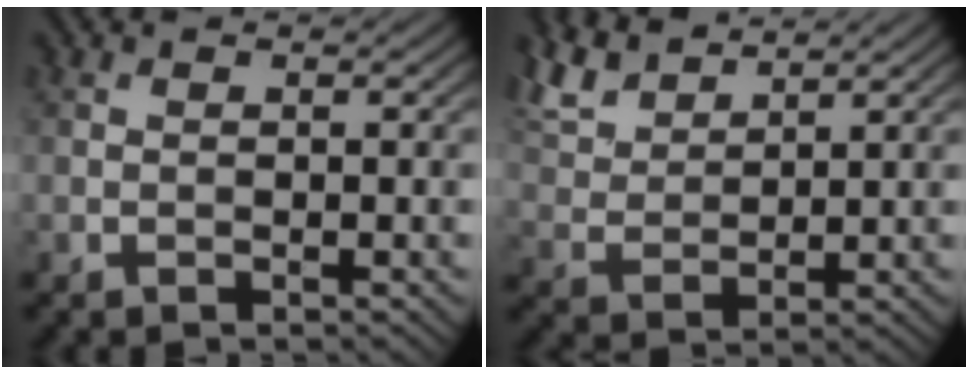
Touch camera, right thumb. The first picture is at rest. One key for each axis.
{"total": 6.9, "fx": 5.7, "fy": 2.3, "fz": 3.2, "tx": -0.087, "ty": 0.015, "tz": 0.121}